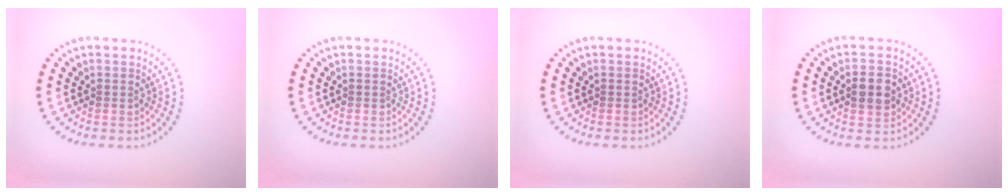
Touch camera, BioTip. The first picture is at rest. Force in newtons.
{"total": 0.0}
{"total": 0.0}
{"total": 3.3, "press": 3.3, "slide": 0.3}